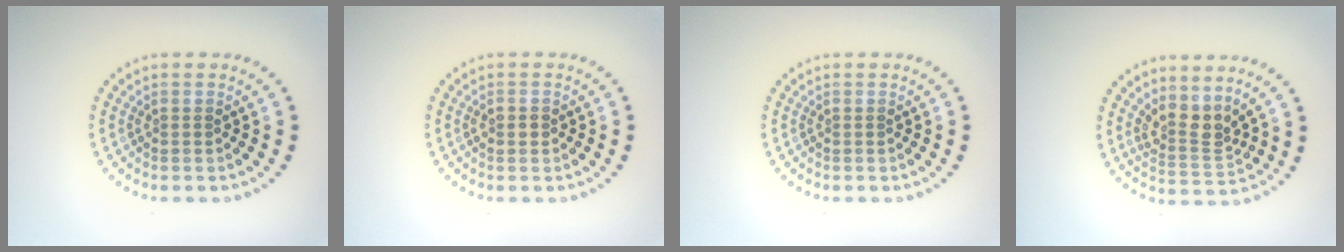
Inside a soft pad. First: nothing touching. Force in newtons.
{"total": 1.3, "press": 1.3, "slide": 0.1}
{"total": 0.0}
{"total": 3.1, "press": 2.2, "slide": 2.1}